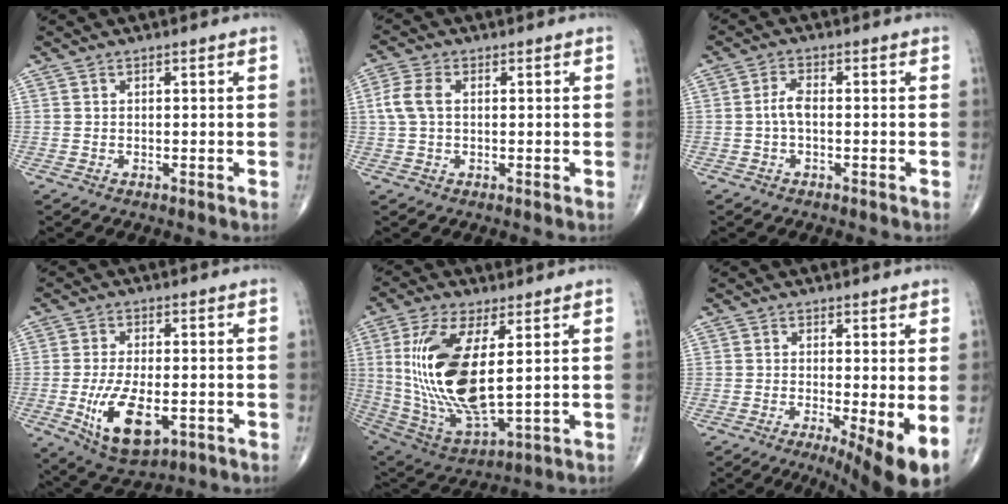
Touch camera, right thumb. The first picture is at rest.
{"total": 4.8, "force": [0.6, 3.0, 3.8], "torque": [-0.099, 0.013, 0.008]}
{"total": 2.9, "force": [-0.5, 1.2, 2.5], "torque": [-0.053, 0.008, -0.013]}
{"total": 12.0, "force": [-3.2, 5.8, 10.0], "torque": [-0.179, -0.009, -0.042]}
{"total": 19.6, "force": [2.8, 7.7, 17.8], "torque": [-0.371, -0.025, 0.066]}
{"total": 9.5, "force": [-2.5, 2.2, 8.9], "torque": [-0.134, -0.022, -0.036]}